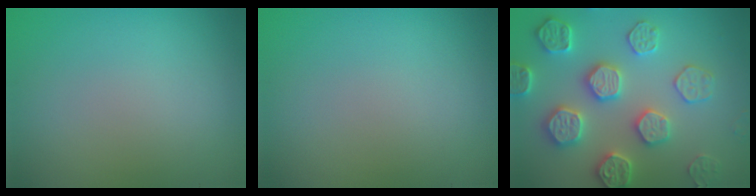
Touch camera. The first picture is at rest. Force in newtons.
{"total": 0.0}
{"total": 5.4, "press": 5.3, "slide": 1.2}